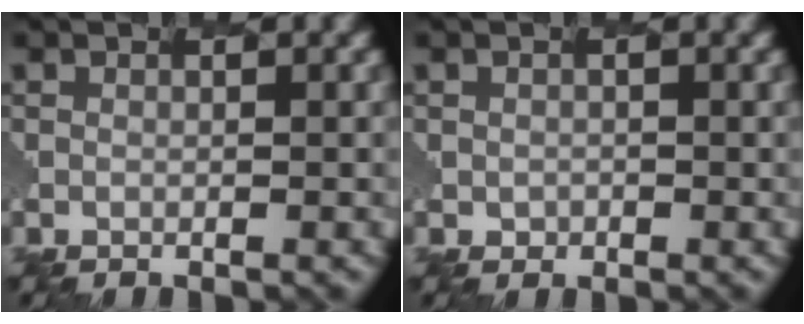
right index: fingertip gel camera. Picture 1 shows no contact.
{"total": 0.7, "force": [-0.2, 0.6, -0.4], "torque": [-0.010, -0.007, 0.002]}